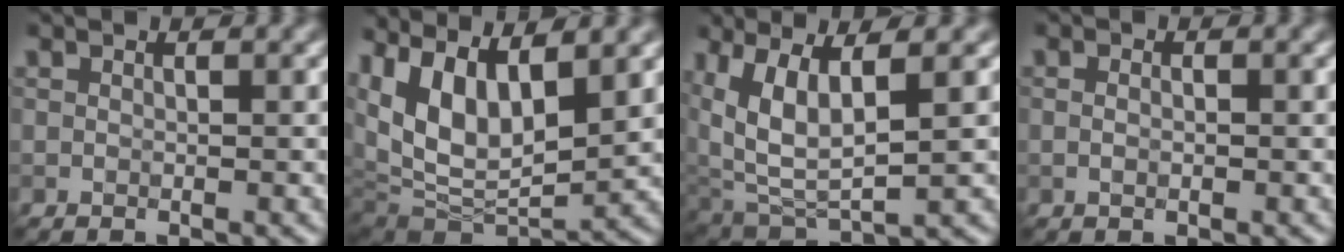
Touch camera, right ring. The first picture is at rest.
{"total": 11.6, "force": [3.2, 6.2, 9.3], "torque": [-0.177, -0.001, 0.072]}
{"total": 6.1, "force": [2.5, 2.8, 4.8], "torque": [-0.109, -0.011, 0.058]}
{"total": 1.0, "force": [0.0, 0.6, 0.8], "torque": [-0.013, -0.002, -0.003]}